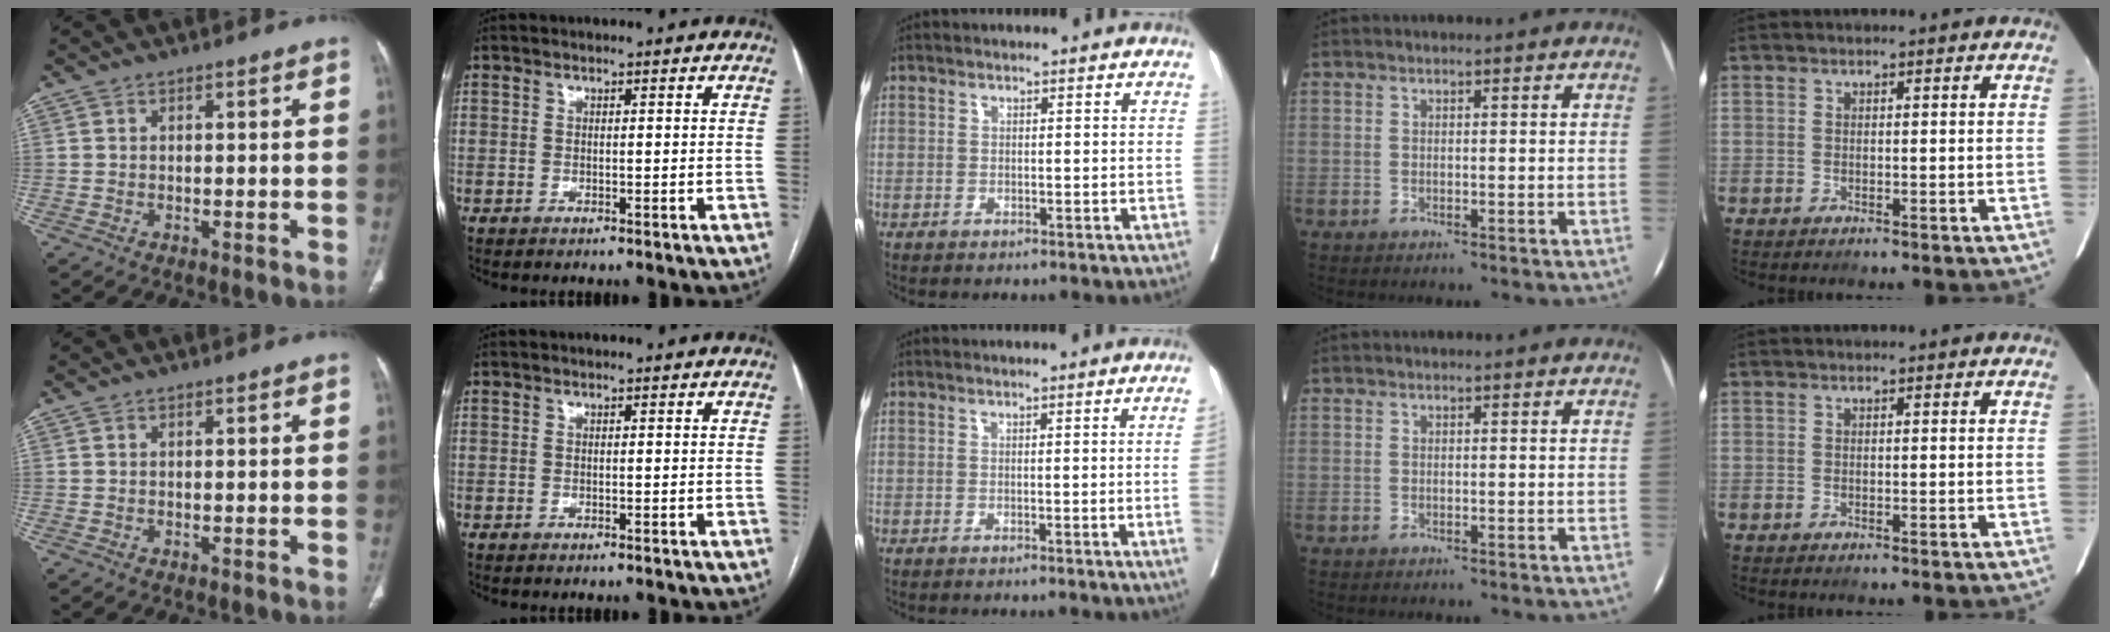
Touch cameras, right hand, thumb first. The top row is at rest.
{"middle": {"total": 3.8, "force": [-0.3, -1.4, 3.5], "torque": [-0.051, -0.008, 0.000]}}